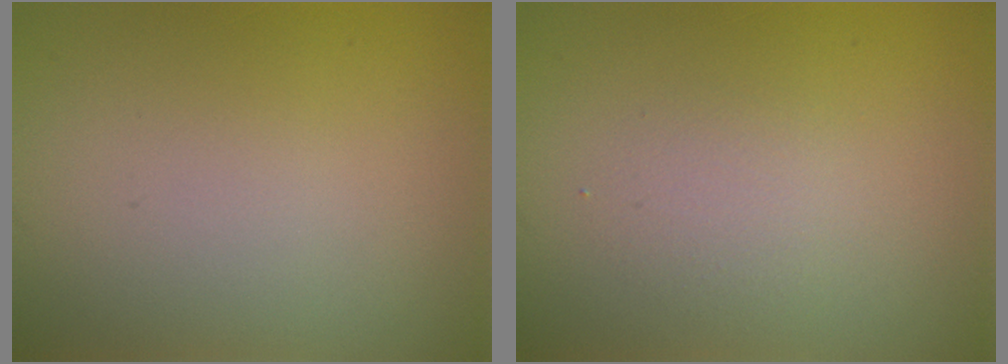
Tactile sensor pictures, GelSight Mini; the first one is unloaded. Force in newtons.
{"total": 1.6, "press": 1.6, "slide": 0.1}